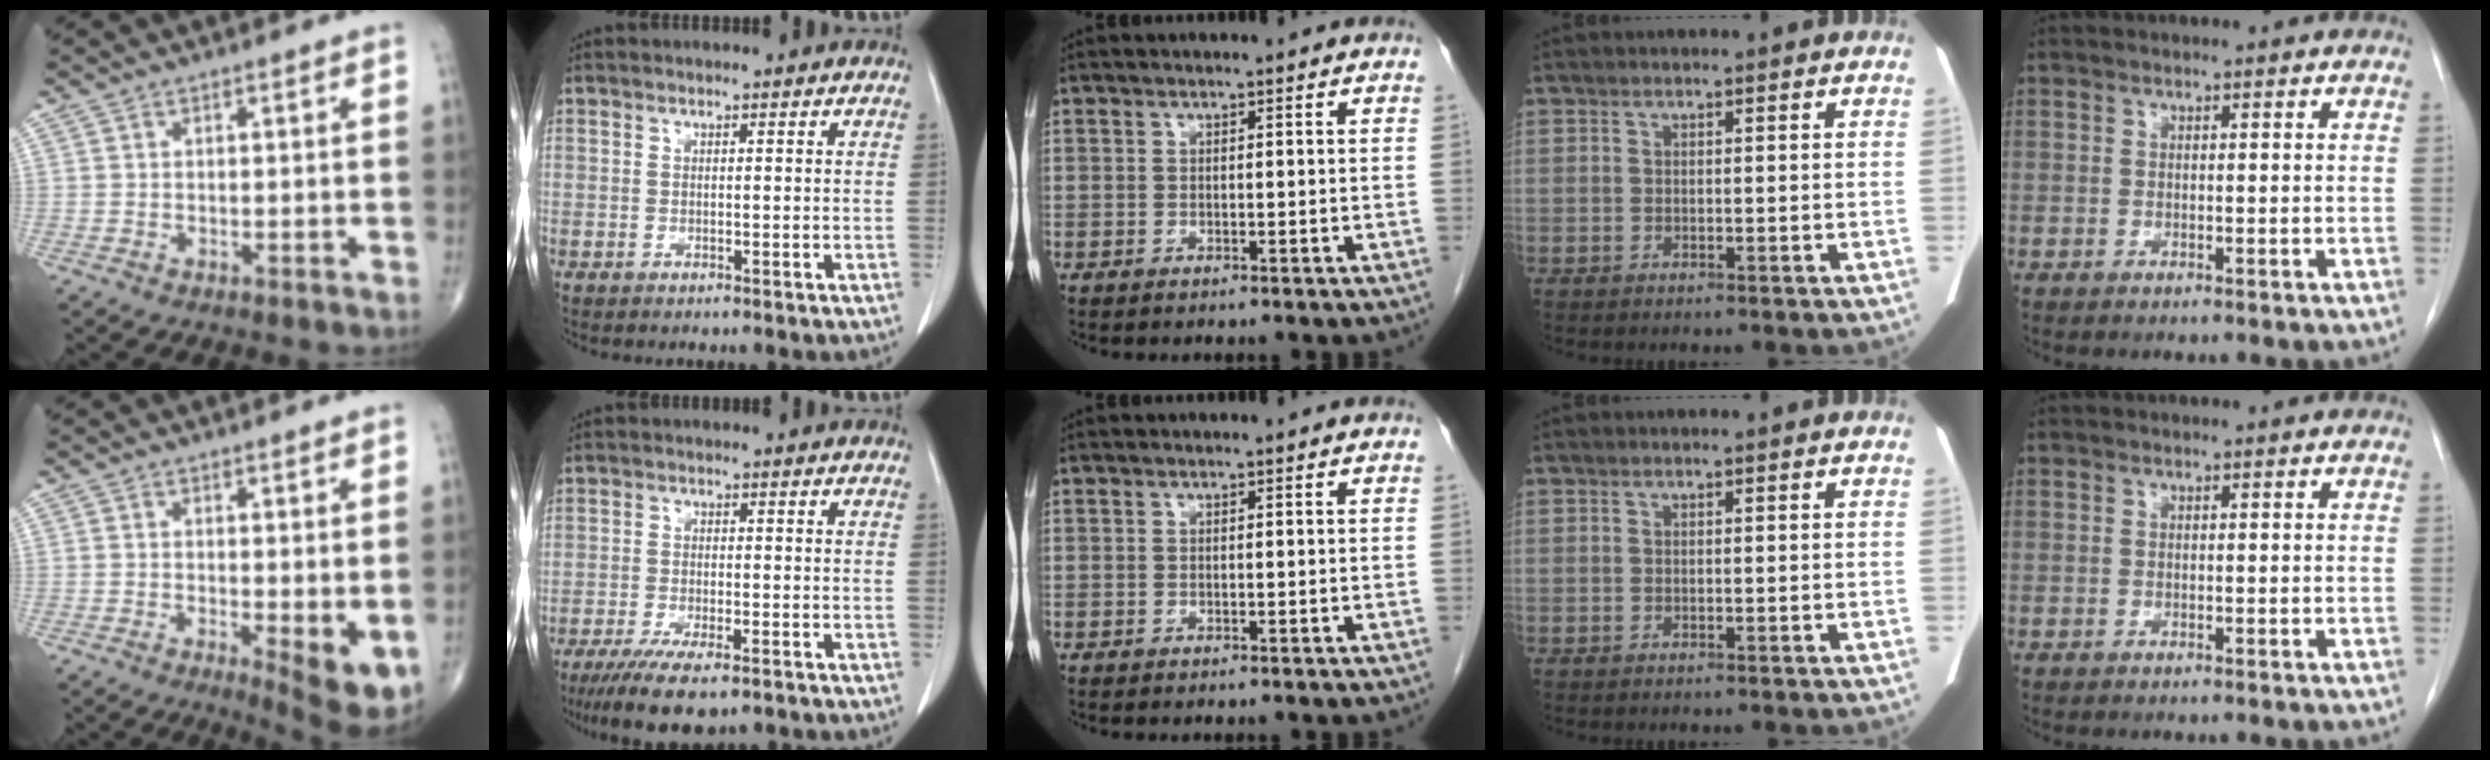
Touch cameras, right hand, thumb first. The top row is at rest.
{"thumb": {"total": 6.3, "force": [-0.8, 1.7, 6.0], "torque": [-0.084, -0.018, -0.009]}, "index": {"total": 10.0, "force": [-7.3, 2.2, 6.4], "torque": [-0.100, -0.018, -0.111]}}